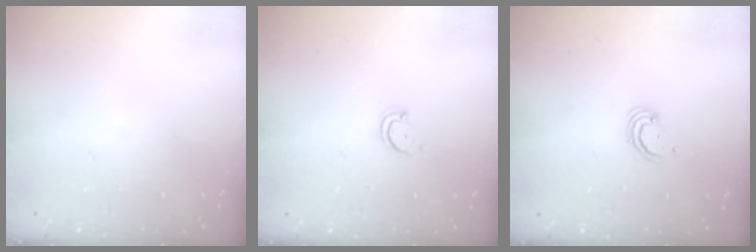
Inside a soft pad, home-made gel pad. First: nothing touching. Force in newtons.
{"total": 2.8, "press": 2.8, "slide": 0.3}
{"total": 2.6, "press": 2.6, "slide": 0.2}